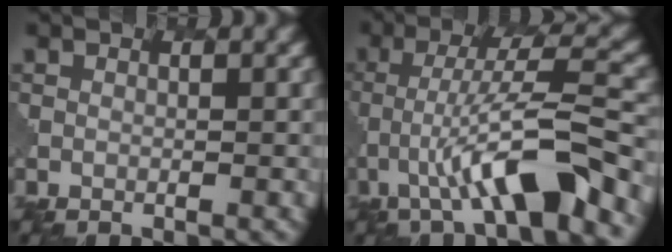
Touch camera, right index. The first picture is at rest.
{"total": 7.8, "force": [-3.3, 1.1, 6.9], "torque": [-0.109, 0.019, -0.050]}